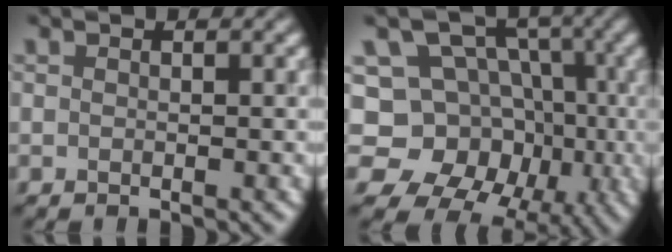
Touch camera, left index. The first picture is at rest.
{"total": 14.2, "force": [-3.4, 12.4, 6.0], "torque": [-0.095, 0.013, -0.077]}